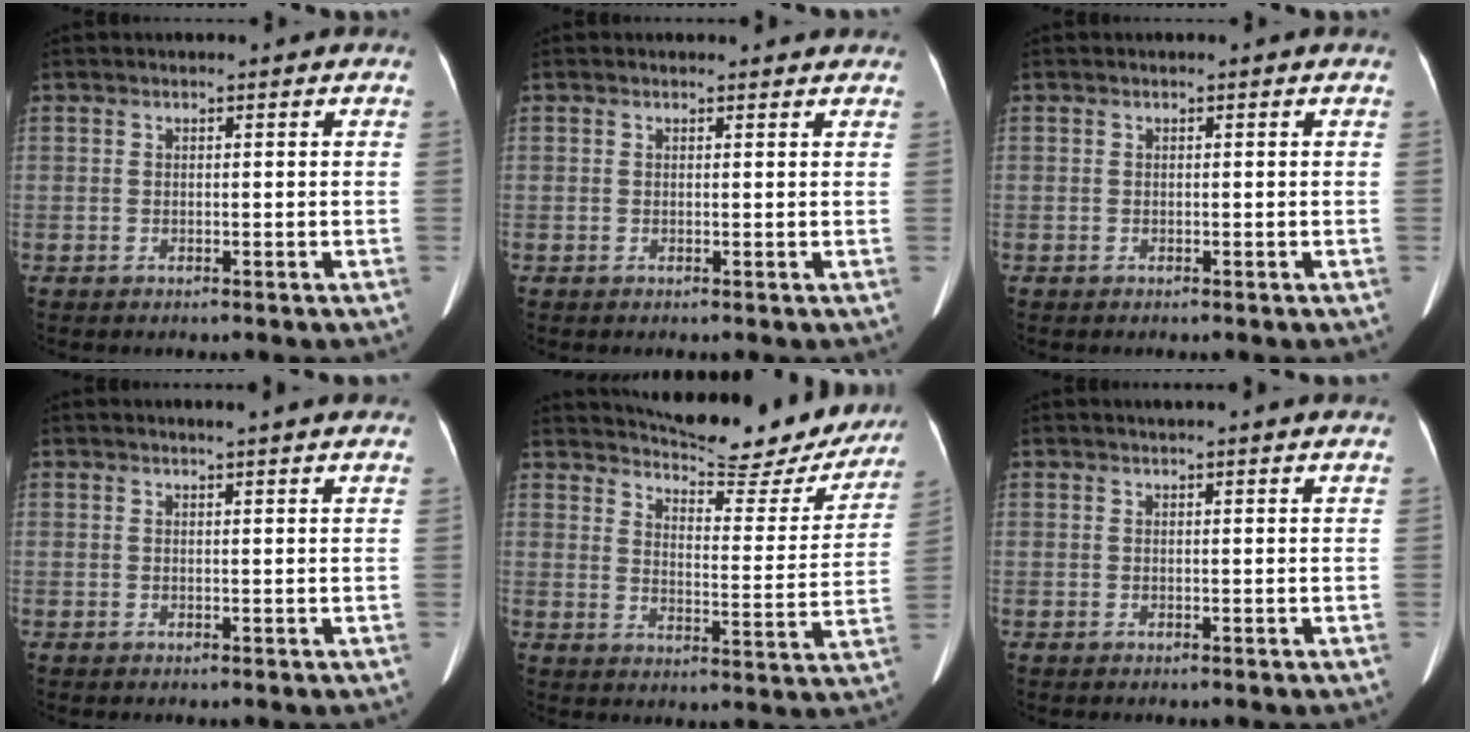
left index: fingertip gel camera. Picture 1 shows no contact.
{"total": 1.7, "force": [1.5, 0.7, 0.0], "torque": [-0.006, 0.008, 0.009]}
{"total": 0.0}
{"total": 4.2, "force": [3.7, -0.2, 2.0], "torque": [-0.028, 0.016, 0.039]}
{"total": 20.7, "force": [19.0, 4.4, 6.9], "torque": [-0.091, -0.043, 0.233]}
{"total": 4.0, "force": [3.6, -0.3, 1.7], "torque": [-0.021, 0.021, 0.039]}